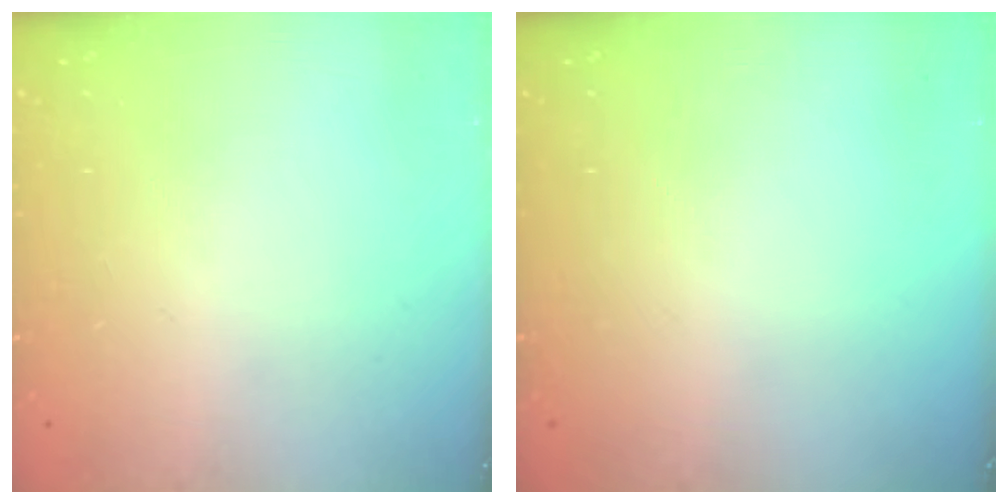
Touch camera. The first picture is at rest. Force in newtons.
{"total": 0.0}